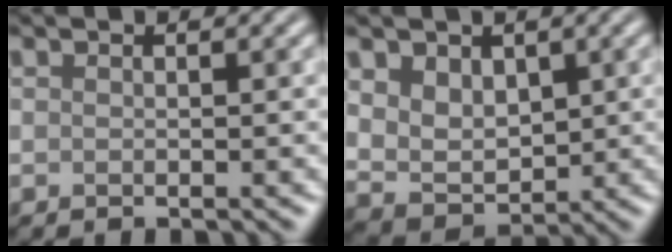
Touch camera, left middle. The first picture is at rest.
{"total": 4.0, "force": [1.4, 3.0, 2.2], "torque": [-0.052, -0.012, 0.028]}